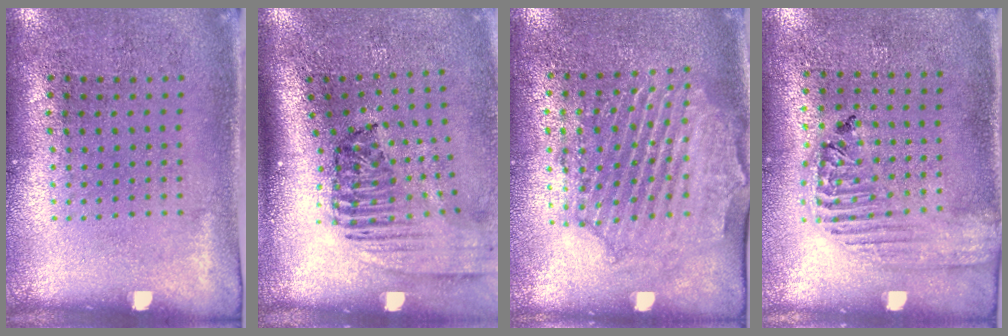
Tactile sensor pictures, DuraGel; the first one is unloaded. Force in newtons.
{"total": 2.4, "press": 1.7, "slide": 1.8}
{"total": 2.0, "press": 1.9, "slide": 0.5}
{"total": 1.7, "press": 1.6, "slide": 0.6}